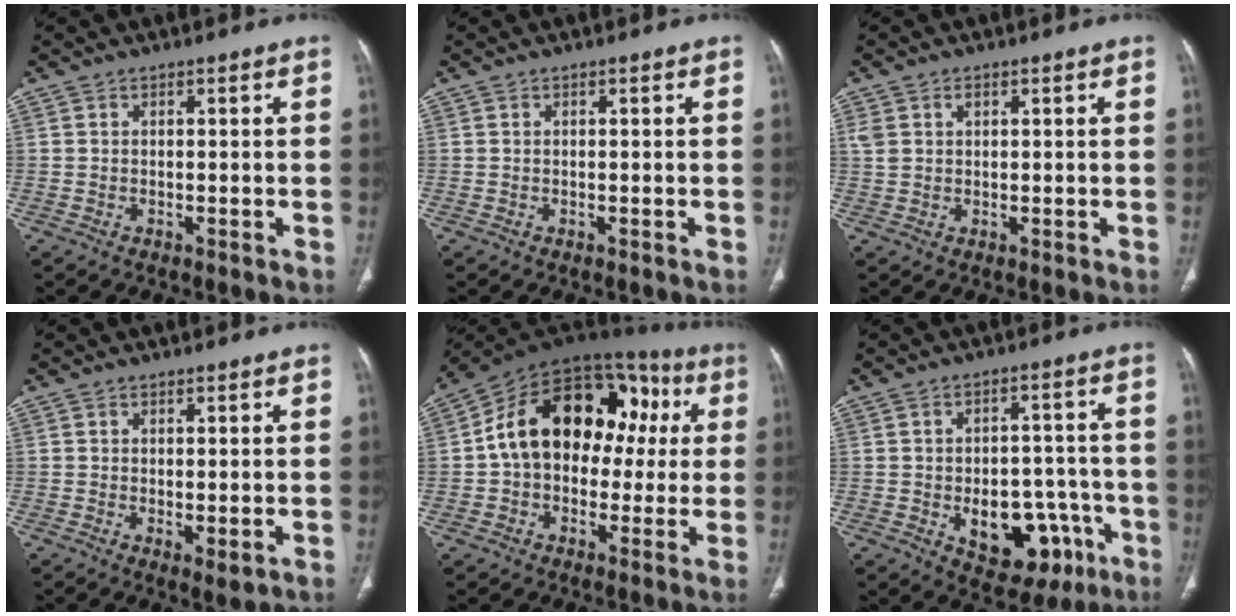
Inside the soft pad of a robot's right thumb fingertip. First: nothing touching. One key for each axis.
{"total": 0.0}
{"total": 2.9, "fx": 1.2, "fy": 2.0, "fz": 1.8, "tx": -0.035, "ty": 0.004, "tz": 0.032}
{"total": 2.8, "fx": -0.5, "fy": 1.0, "fz": 2.6, "tx": -0.043, "ty": -0.012, "tz": -0.003}
{"total": 23.6, "fx": 2.9, "fy": 16.1, "fz": 17.1, "tx": -0.234, "ty": 0.059, "tz": 0.040}
{"total": 14.8, "fx": -5.0, "fy": 9.5, "fz": 10.2, "tx": -0.100, "ty": 0.036, "tz": -0.053}